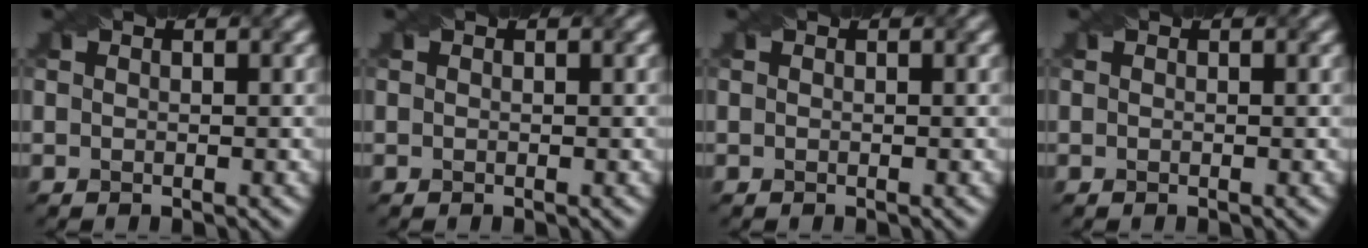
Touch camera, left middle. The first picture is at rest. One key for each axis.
{"total": 0.0}
{"total": 0.0}
{"total": 0.0}